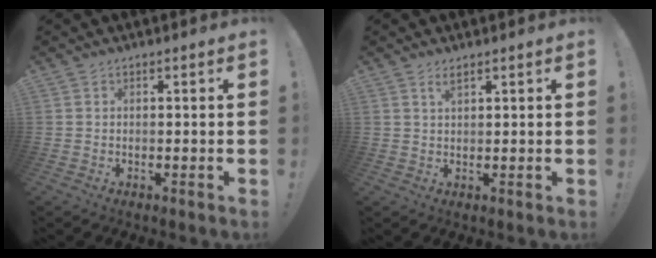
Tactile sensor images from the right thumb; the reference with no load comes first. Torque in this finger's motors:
{"motor_torque": [0.01, 0.32, 0.38, 0.07, -0.02]}